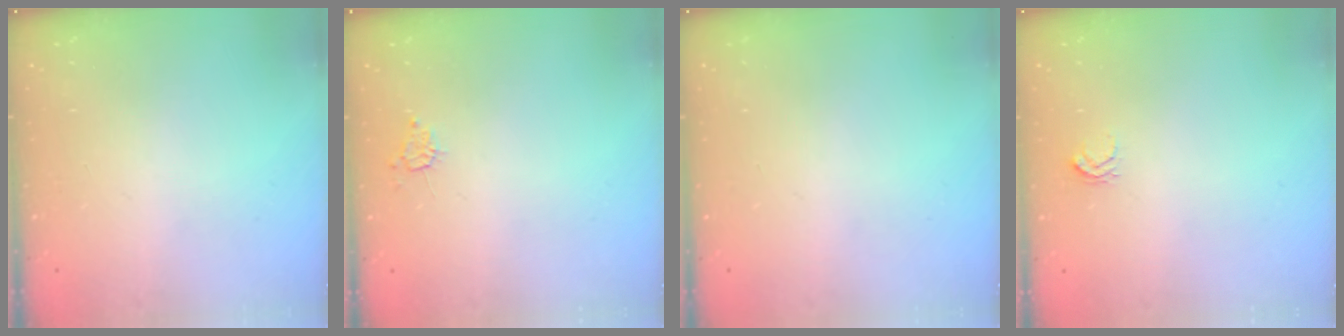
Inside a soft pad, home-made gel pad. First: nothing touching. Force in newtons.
{"total": 3.6, "press": 3.6, "slide": 0.4}
{"total": 0.0}
{"total": 2.6, "press": 2.6, "slide": 0.2}